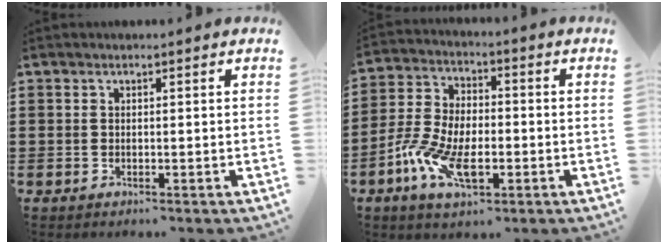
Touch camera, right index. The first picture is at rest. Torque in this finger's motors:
{"motor_torque": [1.03, 1.11, 0.37, 0.21]}